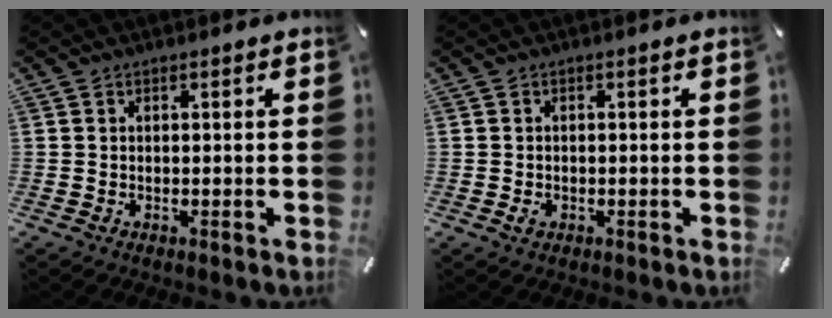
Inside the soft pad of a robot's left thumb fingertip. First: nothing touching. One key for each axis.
{"total": 1.3, "fx": -0.4, "fy": 1.0, "fz": 0.7, "tx": -0.012, "ty": 0.002, "tz": -0.009}